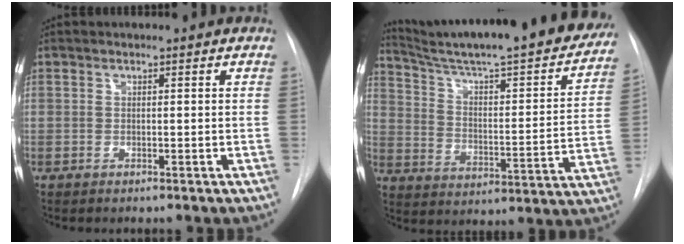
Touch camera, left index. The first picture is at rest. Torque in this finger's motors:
{"motor_torque": [0.02, -0.96, 0.45, 0.21]}